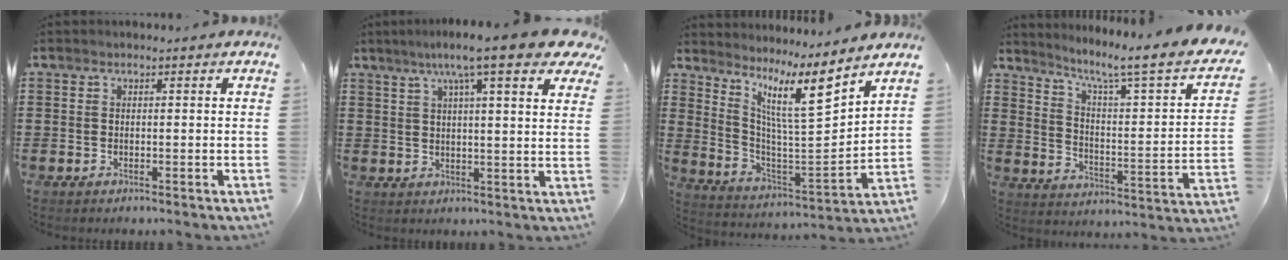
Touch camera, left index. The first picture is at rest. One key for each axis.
{"total": 9.8, "fx": 6.9, "fy": 1.0, "fz": 7.0, "tx": -0.132, "ty": -0.015, "tz": 0.112}
{"total": 10.8, "fx": 7.1, "fy": 1.9, "fz": 7.9, "tx": -0.160, "ty": -0.045, "tz": 0.113}
{"total": 5.5, "fx": 3.6, "fy": -0.3, "fz": 4.1, "tx": -0.087, "ty": -0.038, "tz": 0.045}